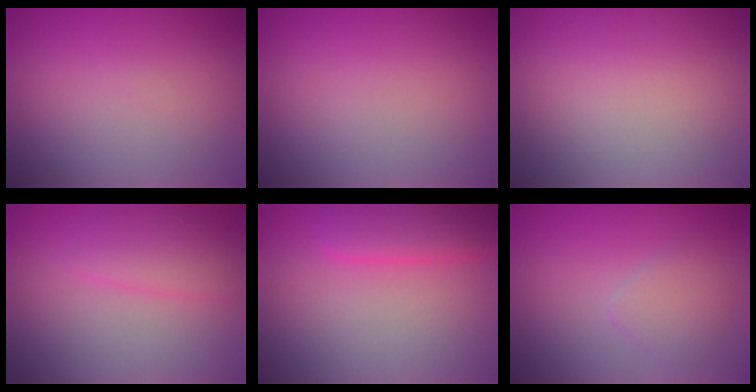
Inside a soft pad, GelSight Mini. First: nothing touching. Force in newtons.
{"total": 0.0}
{"total": 0.0}
{"total": 2.4, "press": 2.4, "slide": 0.1}
{"total": 4.2, "press": 4.2, "slide": 0.2}
{"total": 1.9, "press": 1.9, "slide": 0.1}